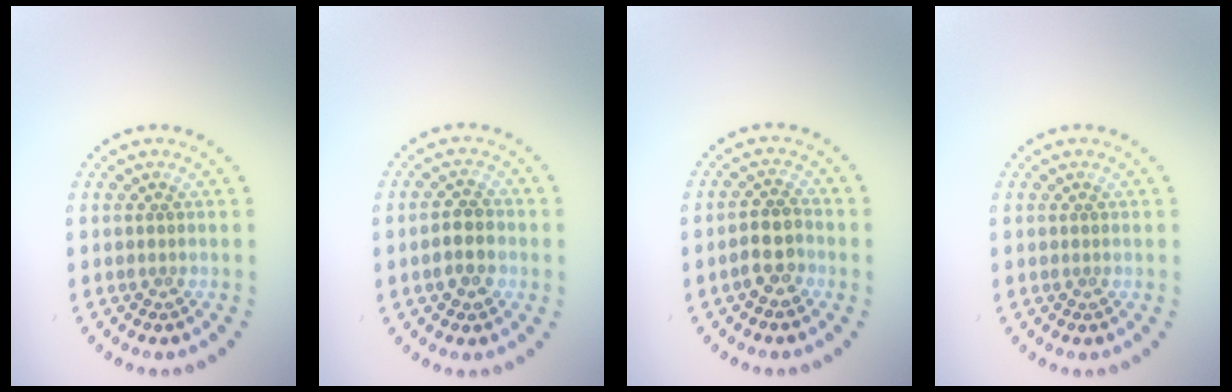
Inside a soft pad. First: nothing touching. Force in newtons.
{"total": 2.5, "press": 2.4, "slide": 0.3}
{"total": 2.5, "press": 2.3, "slide": 0.9}
{"total": 0.0}